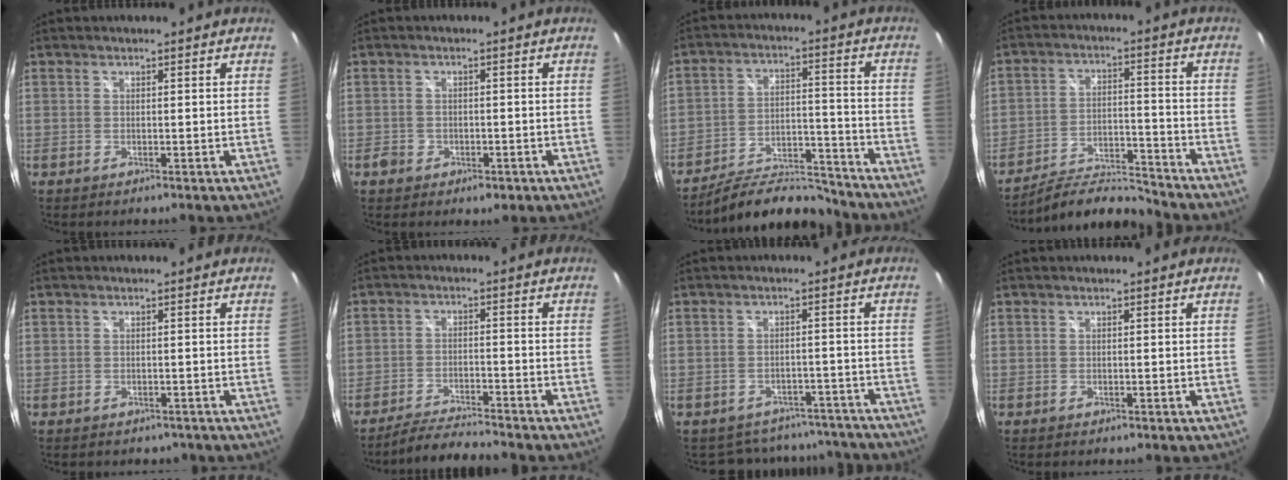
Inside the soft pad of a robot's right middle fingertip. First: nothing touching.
{"total": 3.3, "force": [-1.7, 2.5, 1.4], "torque": [-0.028, -0.003, -0.024]}
{"total": 12.3, "force": [-11.5, 3.2, 3.0], "torque": [-0.058, 0.020, -0.170]}
{"total": 9.1, "force": [-9.0, 0.5, 1.1], "torque": [-0.031, 0.007, -0.154]}
{"total": 1.8, "force": [-1.0, 1.4, 0.5], "torque": [-0.009, -0.002, -0.008]}
{"total": 6.0, "force": [-5.8, 0.0, 1.6], "torque": [-0.056, -0.001, -0.103]}
{"total": 13.3, "force": [-11.4, 6.1, 2.9], "torque": [-0.066, 0.023, -0.131]}
{"total": 0.0}